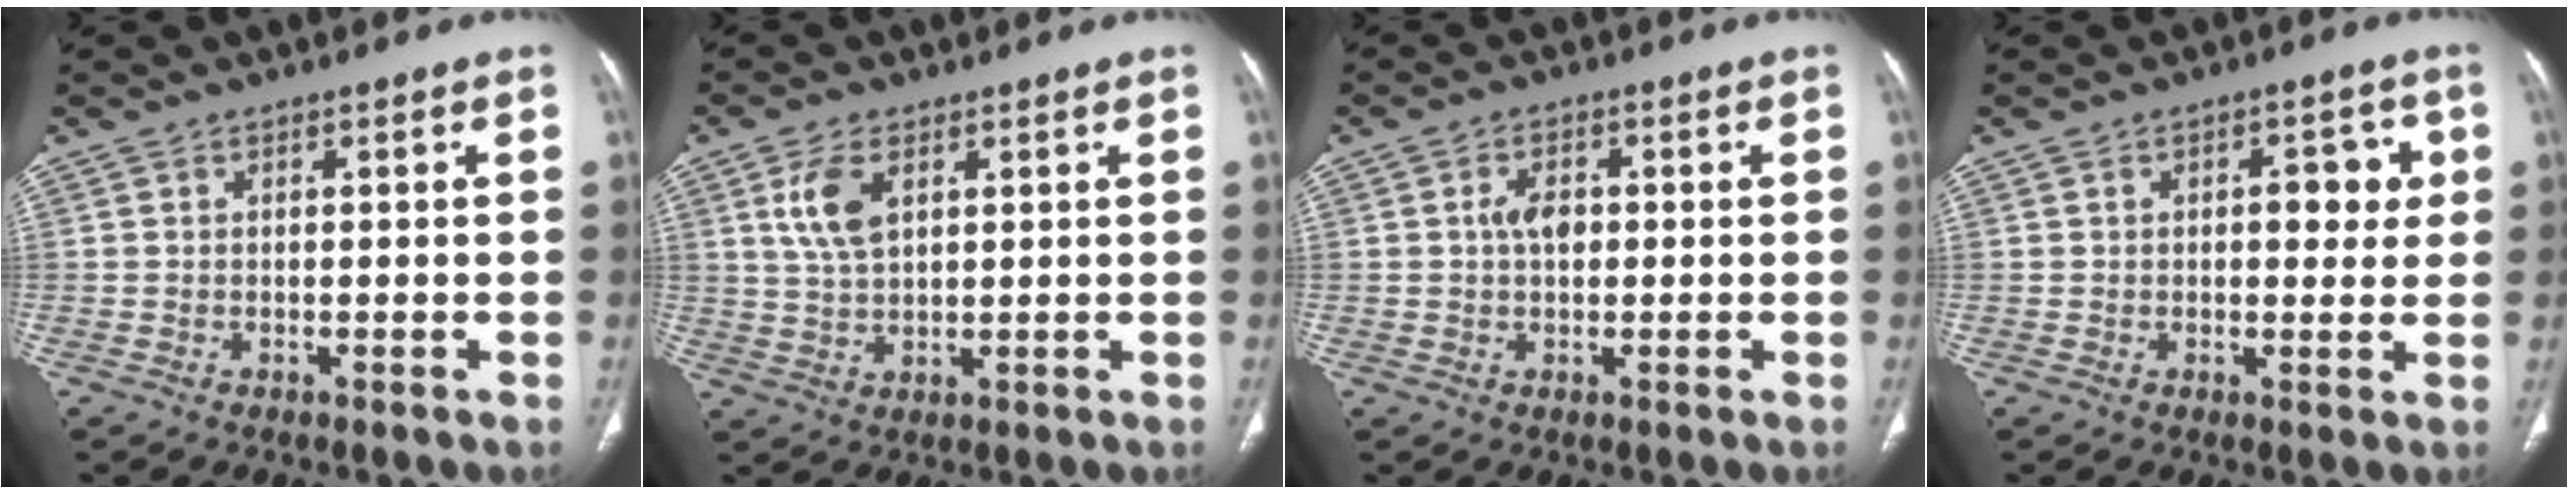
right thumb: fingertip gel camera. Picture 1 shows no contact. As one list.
[{"total": 6.5, "force": [2.5, 3.4, 4.9], "torque": [-0.102, -0.007, 0.055]}, {"total": 3.8, "force": [0.4, 2.5, 2.8], "torque": [-0.038, 0.004, 0.003]}, {"total": 6.1, "force": [1.1, 3.4, 4.9], "torque": [-0.037, 0.004, 0.012]}]